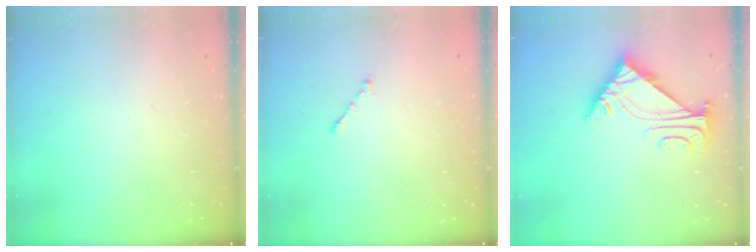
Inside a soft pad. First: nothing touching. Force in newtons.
{"total": 0.7, "press": 0.5, "slide": 0.5}
{"total": 5.5, "press": 5.4, "slide": 0.9}